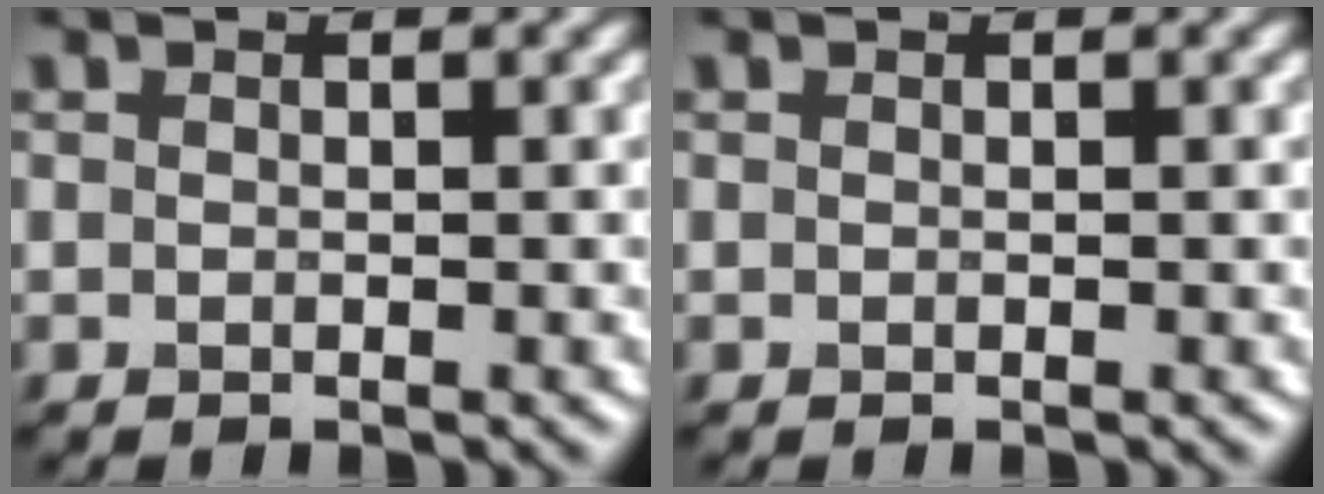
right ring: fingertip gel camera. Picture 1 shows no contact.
{"total": 0.0}